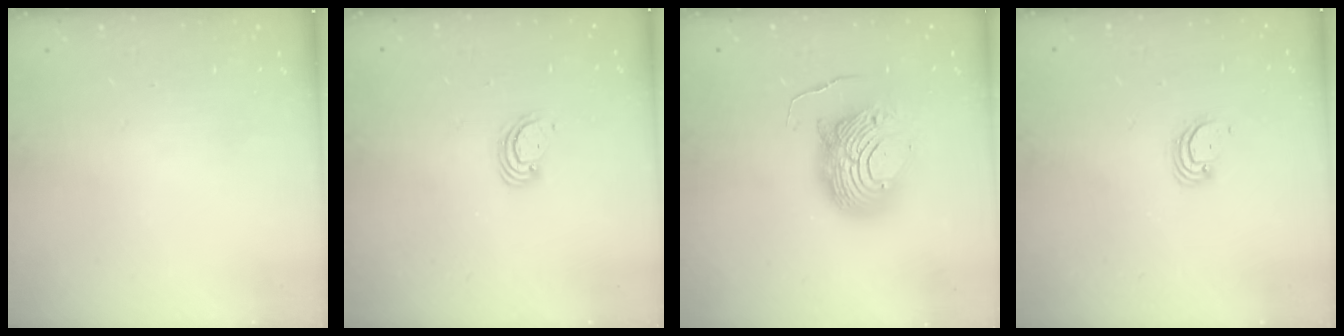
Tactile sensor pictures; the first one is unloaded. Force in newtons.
{"total": 2.4, "press": 2.4, "slide": 0.2}
{"total": 12.2, "press": 12.2, "slide": 1.2}
{"total": 3.4, "press": 3.4, "slide": 0.1}